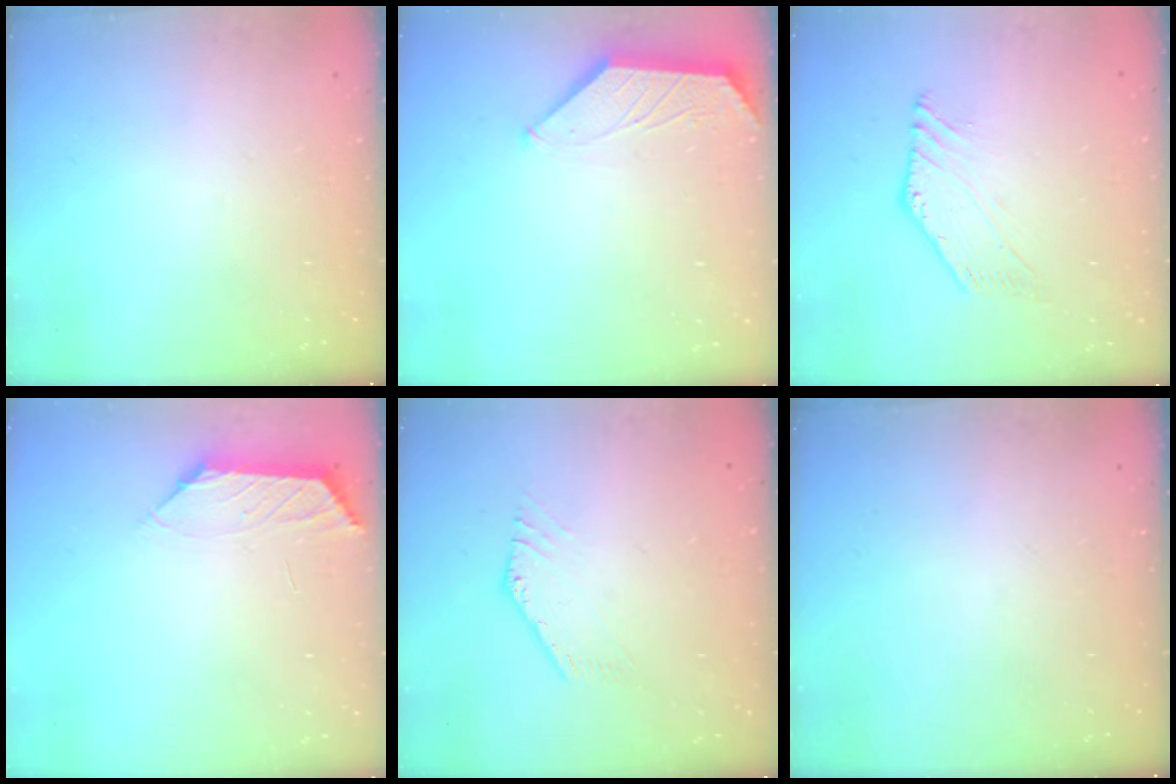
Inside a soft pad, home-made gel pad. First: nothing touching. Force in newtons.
{"total": 1.0, "press": 0.9, "slide": 0.2}
{"total": 1.8, "press": 1.8, "slide": 0.5}
{"total": 1.2, "press": 1.2, "slide": 0.4}
{"total": 0.8, "press": 0.7, "slide": 0.4}
{"total": 0.0}